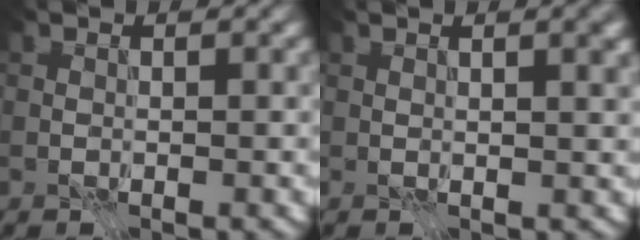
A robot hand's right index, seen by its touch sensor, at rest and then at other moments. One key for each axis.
{"total": 1.9, "fx": 0.9, "fy": 0.3, "fz": 1.6, "tx": -0.022, "ty": 0.003, "tz": 0.017}